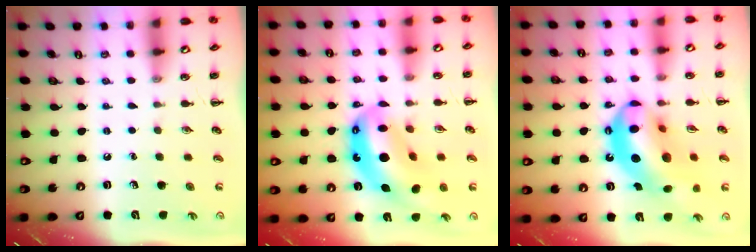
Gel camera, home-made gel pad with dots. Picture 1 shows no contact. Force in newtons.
{"total": 15.6, "press": 15.0, "slide": 4.4}
{"total": 20.3, "press": 19.6, "slide": 5.5}